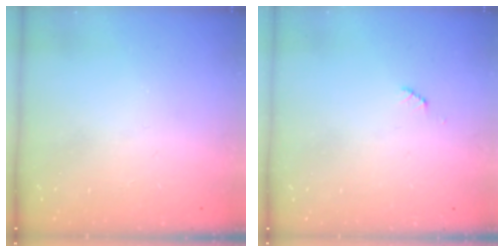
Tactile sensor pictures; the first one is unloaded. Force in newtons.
{"total": 2.5, "press": 2.5, "slide": 0.4}